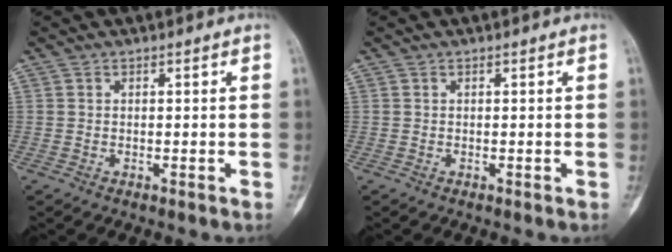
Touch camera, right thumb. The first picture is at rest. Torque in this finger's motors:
{"motor_torque": [1.32, 1.32, -0.07, 0.07, 0.00]}